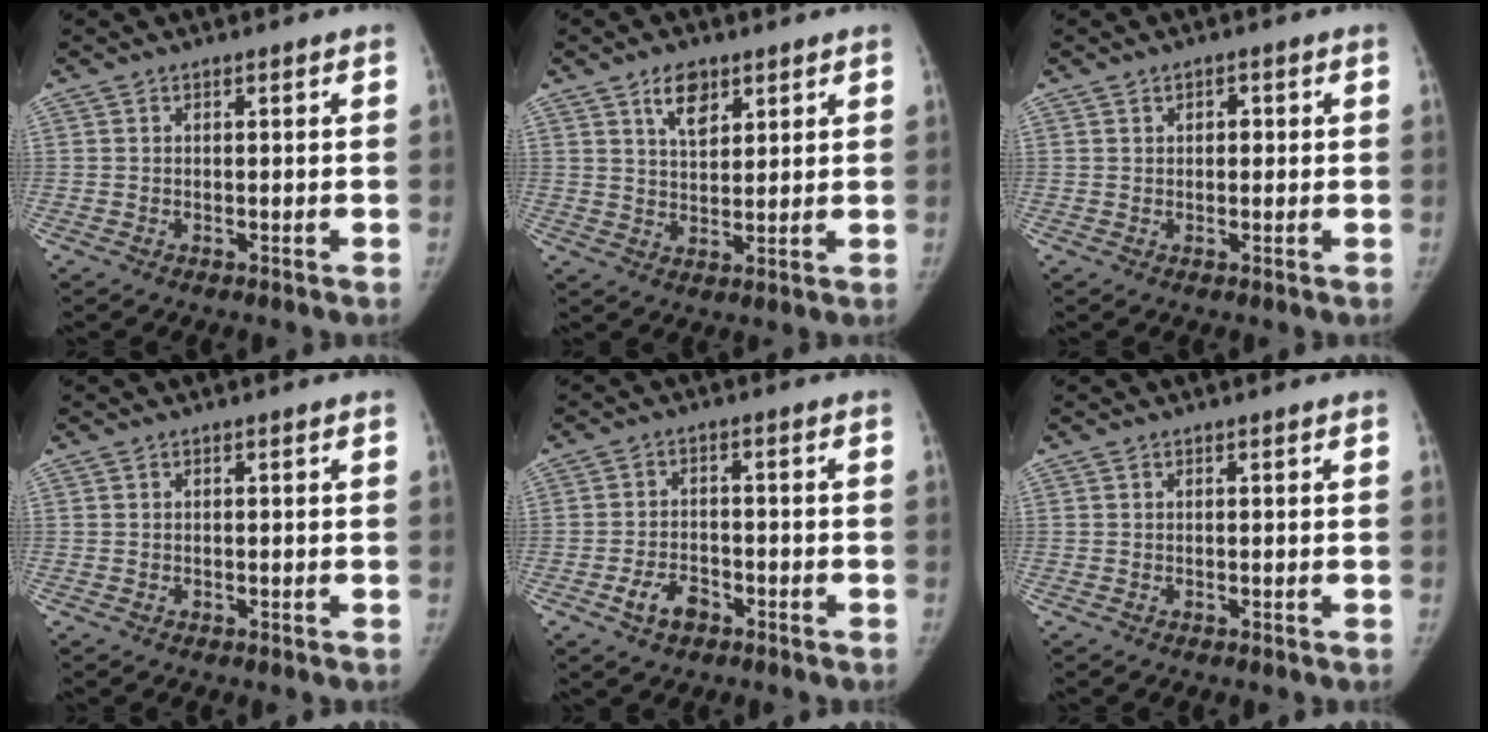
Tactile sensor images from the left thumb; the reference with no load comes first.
{"total": 6.0, "force": [3.5, 3.2, 3.6], "torque": [-0.038, -0.024, 0.062]}
{"total": 1.8, "force": [0.4, 1.4, 1.1], "torque": [-0.004, 0.003, 0.003]}
{"total": 0.0}
{"total": 5.2, "force": [-2.9, 3.3, 2.8], "torque": [-0.042, 0.023, -0.048]}
{"total": 0.0}